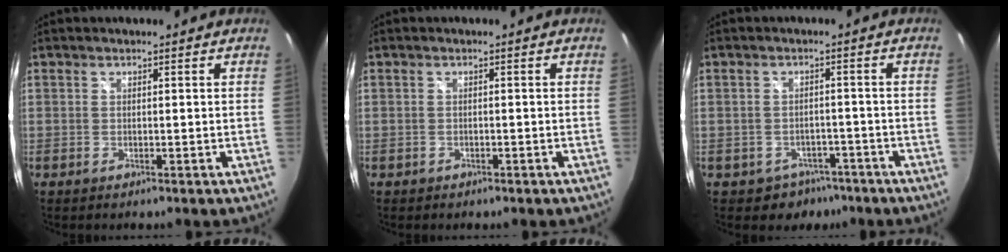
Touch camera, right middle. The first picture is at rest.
{"total": 1.3, "force": [-0.9, 0.9, 0.4], "torque": [-0.012, -0.003, -0.013]}
{"total": 5.5, "force": [-3.7, 4.1, 0.6], "torque": [-0.017, 0.016, -0.043]}